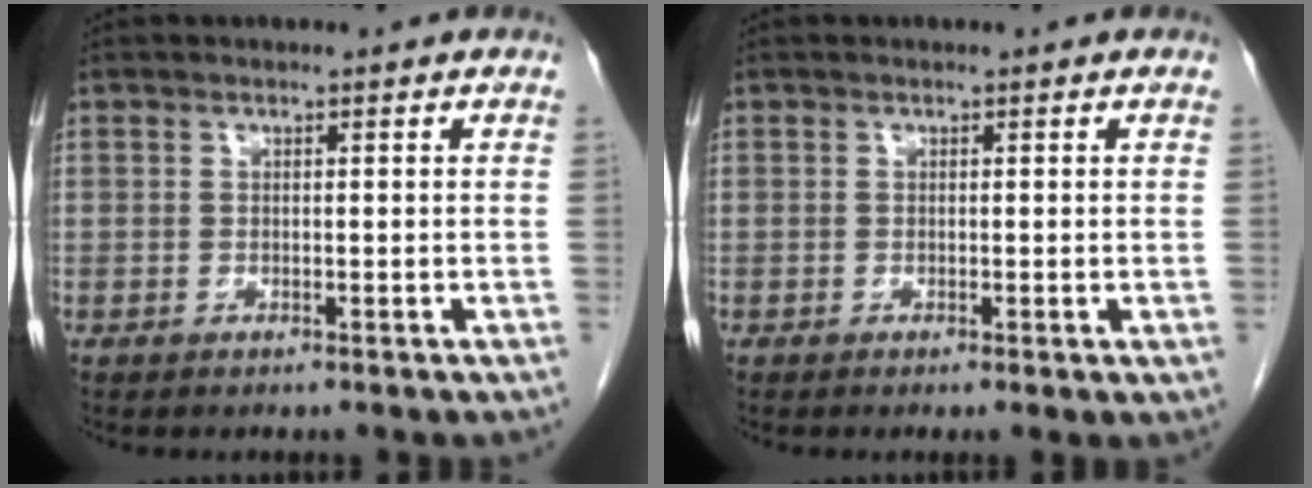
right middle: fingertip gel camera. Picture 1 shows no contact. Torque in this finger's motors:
{"motor_torque": [0.67, -0.57, 0.06, 0.01]}